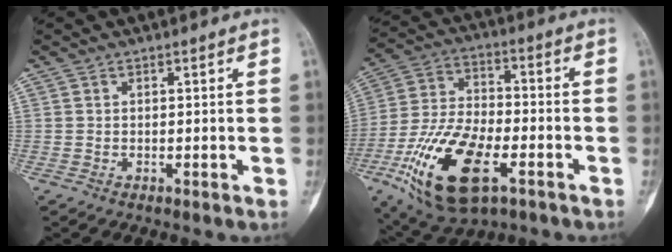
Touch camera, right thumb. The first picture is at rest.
{"total": 20.2, "force": [-8.3, 9.4, 15.9], "torque": [-0.304, 0.019, -0.142]}